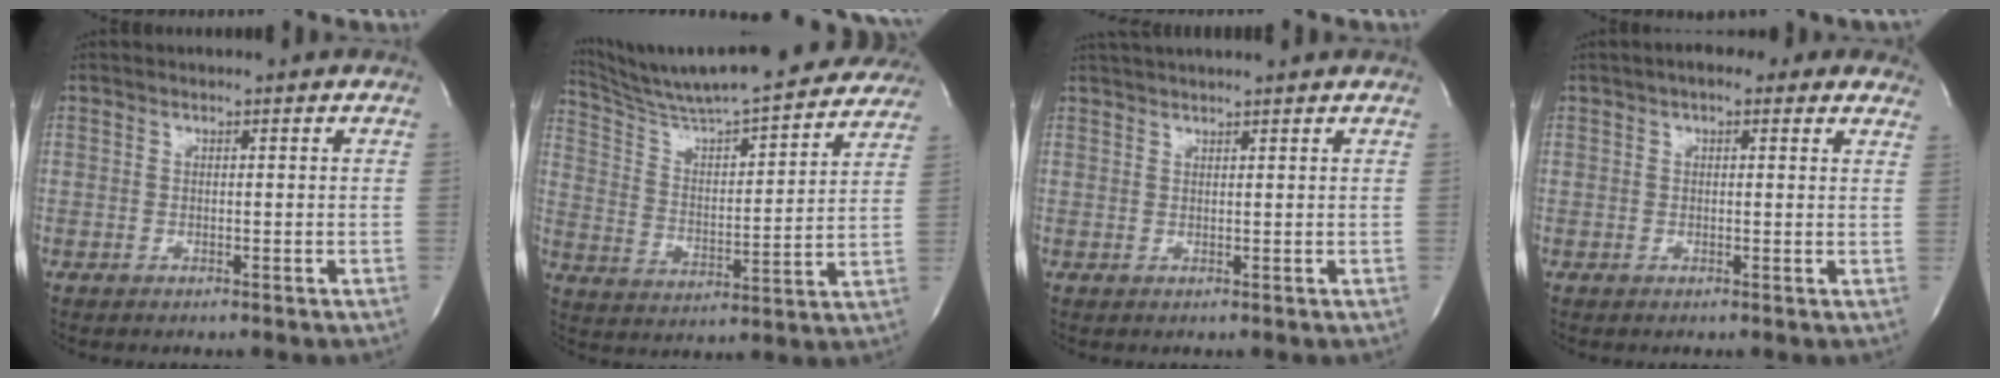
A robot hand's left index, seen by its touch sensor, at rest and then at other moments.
{"total": 26.6, "force": [24.5, 2.8, 10.1], "torque": [-0.166, -0.031, 0.339]}
{"total": 6.4, "force": [5.8, 0.2, 2.6], "torque": [-0.042, 0.030, 0.081]}
{"total": 7.6, "force": [5.3, 2.9, 4.6], "torque": [-0.045, 0.019, 0.056]}